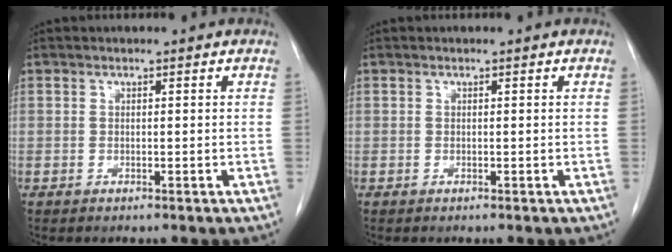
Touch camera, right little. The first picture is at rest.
{"total": 0.0}